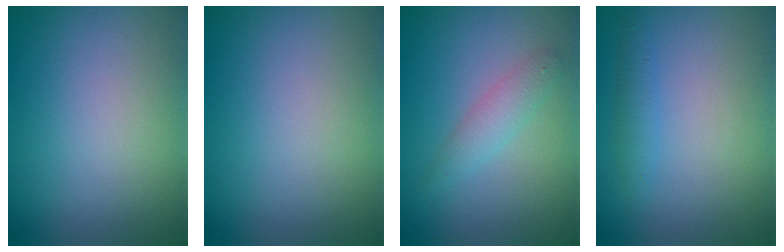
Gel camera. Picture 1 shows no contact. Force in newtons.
{"total": 0.0}
{"total": 1.9, "press": 1.9, "slide": 0.0}
{"total": 1.3, "press": 1.3, "slide": 0.0}